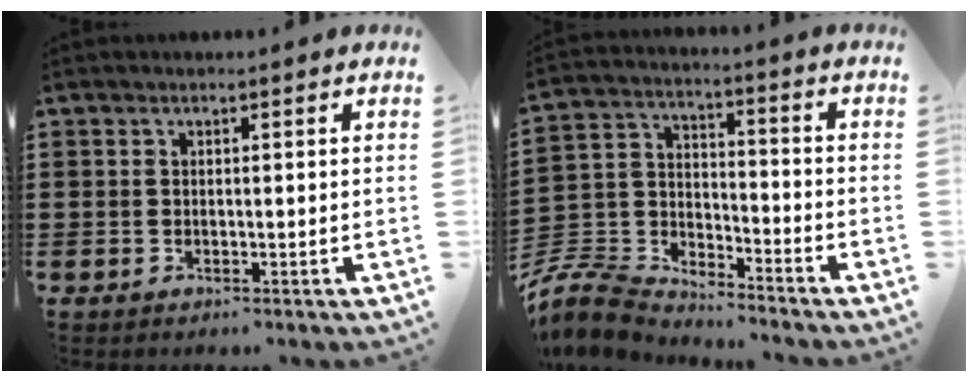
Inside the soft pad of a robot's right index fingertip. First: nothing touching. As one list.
[{"total": 7.7, "force": [-7.3, 2.0, 1.5], "torque": [-0.066, -0.003, -0.156]}]